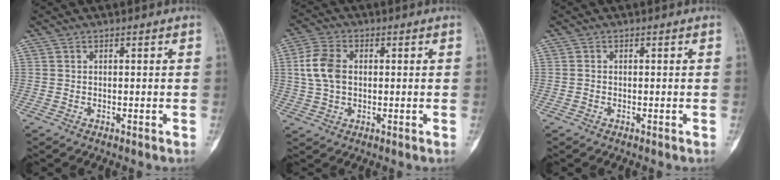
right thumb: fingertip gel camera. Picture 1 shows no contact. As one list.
[{"total": 7.8, "force": [0.9, 5.2, 5.7], "torque": [-0.117, 0.010, 0.017]}, {"total": 0.5, "force": [-0.2, 0.4, 0.3], "torque": [-0.005, 0.001, -0.006]}]